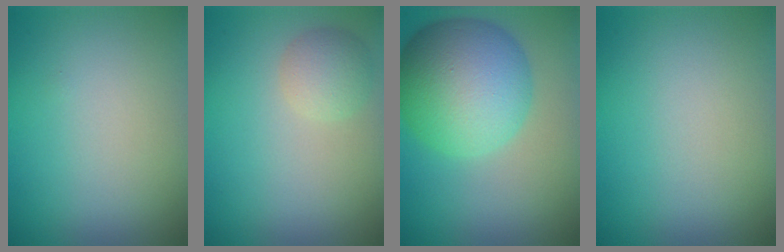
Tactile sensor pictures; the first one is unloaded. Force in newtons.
{"total": 2.3, "press": 2.3, "slide": 0.2}
{"total": 10.0, "press": 10.0, "slide": 0.1}
{"total": 0.0}